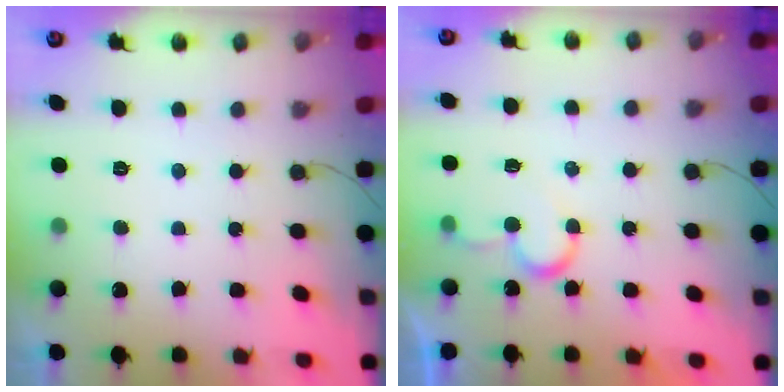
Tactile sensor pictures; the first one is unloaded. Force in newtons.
{"total": 6.9, "press": 6.9, "slide": 0.6}